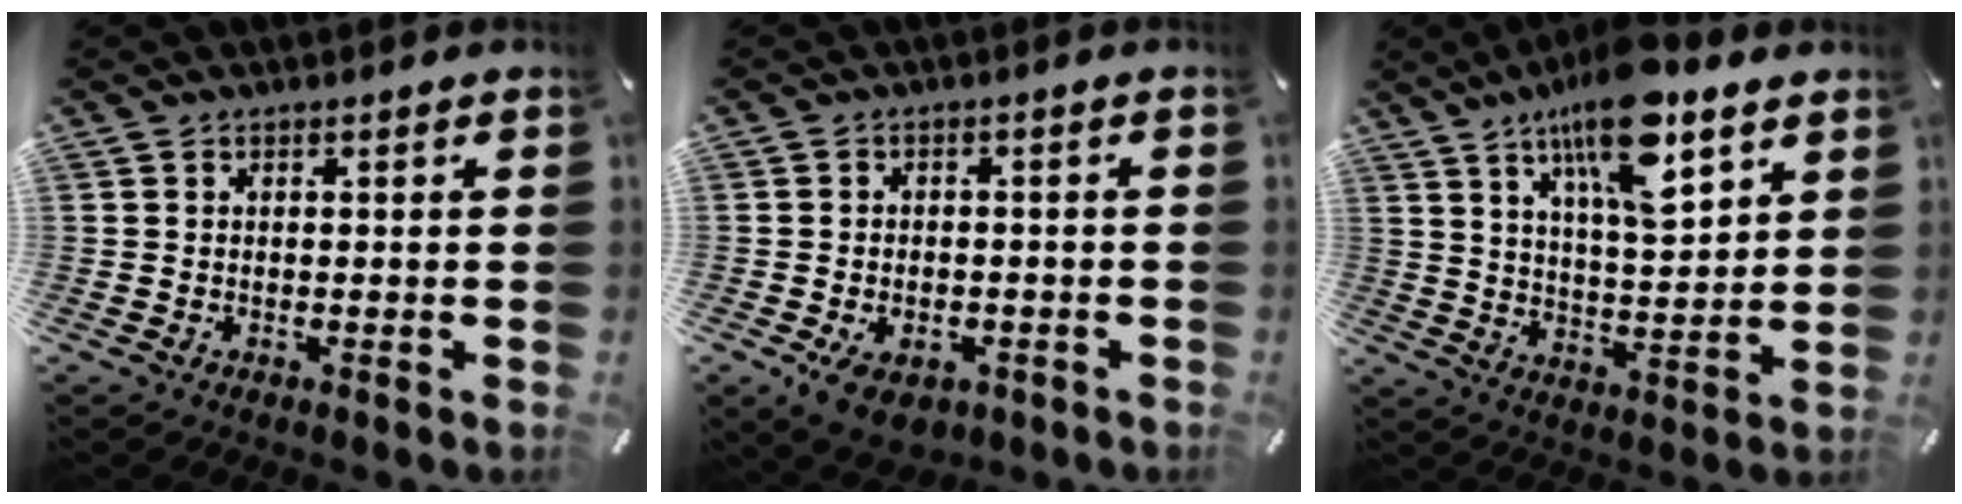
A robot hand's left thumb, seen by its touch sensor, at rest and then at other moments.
{"total": 6.1, "force": [-2.7, 4.1, 3.6], "torque": [-0.057, 0.010, -0.045]}
{"total": 16.0, "force": [10.7, 4.9, 10.8], "torque": [-0.187, -0.048, 0.177]}